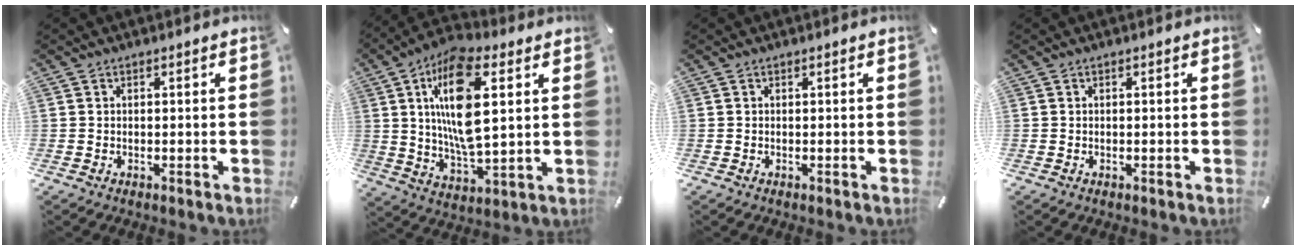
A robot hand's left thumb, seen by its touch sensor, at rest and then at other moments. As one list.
[{"total": 17.5, "force": [5.4, 7.5, 14.9], "torque": [-0.301, -0.007, 0.085]}, {"total": 0.0}, {"total": 0.0}]